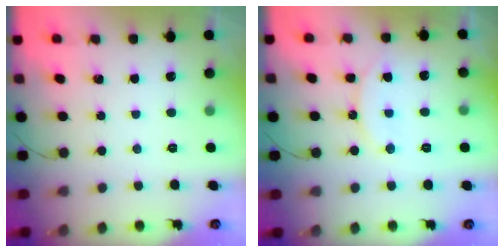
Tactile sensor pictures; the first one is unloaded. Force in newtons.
{"total": 11.0, "press": 10.9, "slide": 1.0}